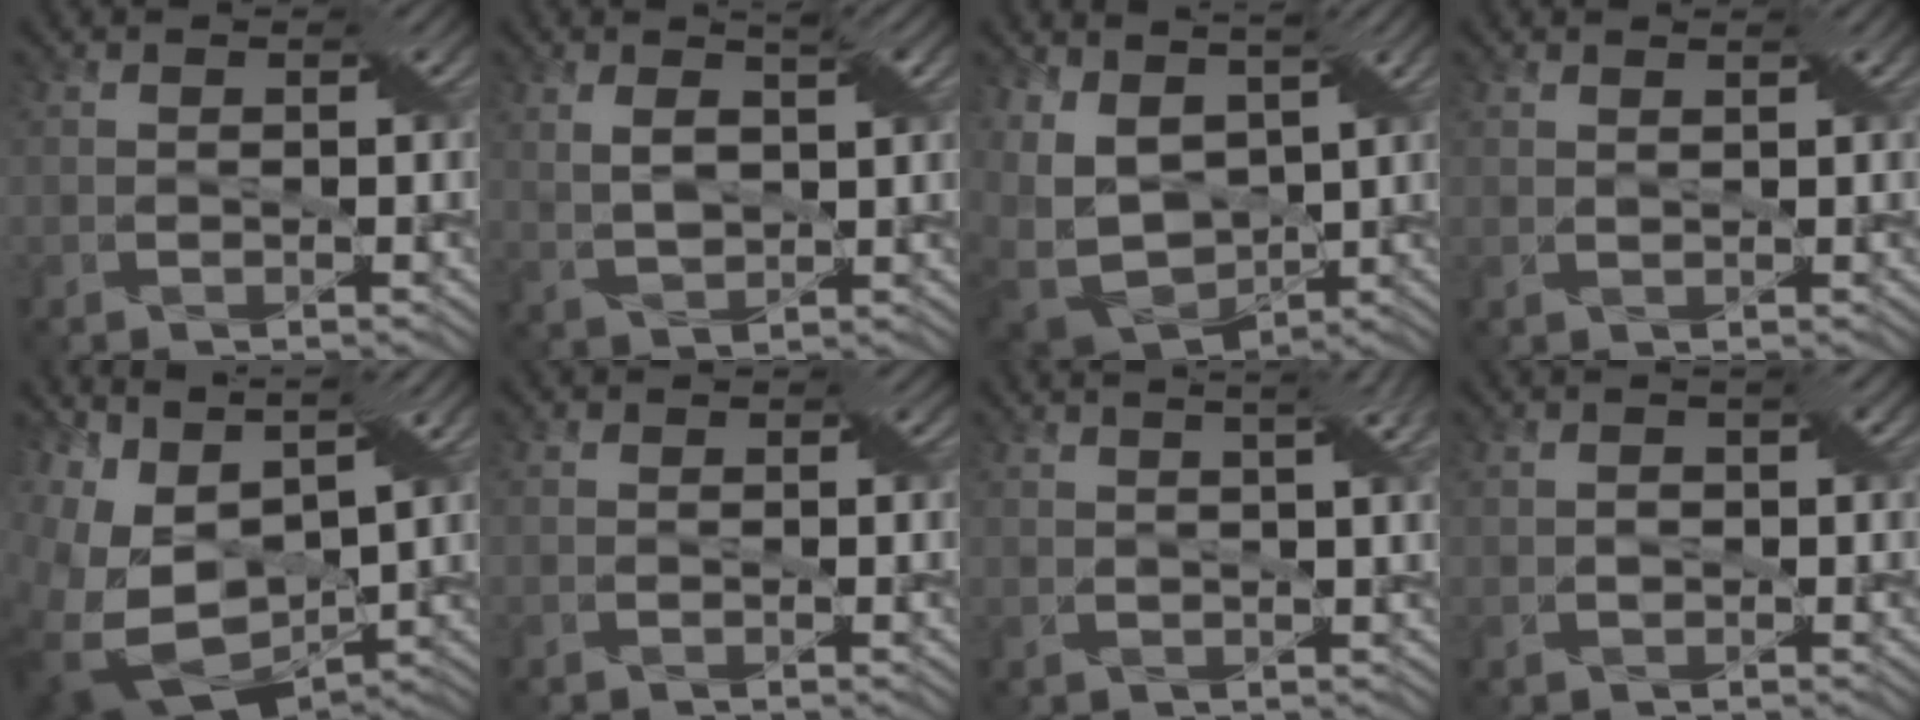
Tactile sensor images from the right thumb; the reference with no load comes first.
{"total": 4.7, "force": [2.0, 1.8, 3.8], "torque": [-0.082, 0.000, 0.043]}
{"total": 10.3, "force": [1.7, 6.8, 7.5], "torque": [-0.200, -0.002, 0.040]}
{"total": 0.8, "force": [0.7, -0.1, 0.3], "torque": [-0.012, 0.002, 0.013]}
{"total": 16.1, "force": [2.8, 10.0, 12.3], "torque": [-0.295, 0.012, 0.098]}
{"total": 0.6, "force": [0.1, 0.6, 0.0], "torque": [0.003, -0.003, -0.001]}
{"total": 6.1, "force": [3.4, 1.4, 4.8], "torque": [-0.061, 0.031, 0.029]}
{"total": 1.5, "force": [0.1, 0.8, 1.3], "torque": [-0.022, 0.005, 0.003]}